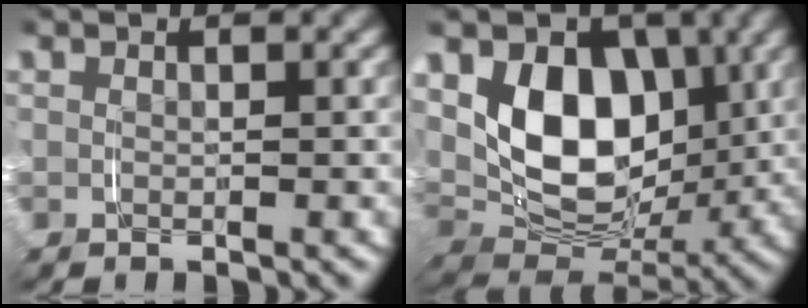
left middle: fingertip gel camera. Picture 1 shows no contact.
{"total": 10.7, "force": [1.5, 7.7, 7.2], "torque": [-0.137, -0.013, 0.020]}